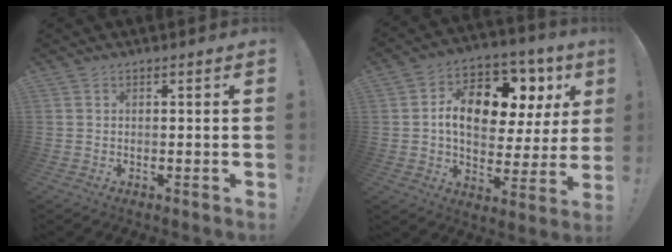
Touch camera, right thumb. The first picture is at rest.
{"total": 15.9, "force": [5.0, 9.5, 11.6], "torque": [-0.172, -0.022, 0.086]}